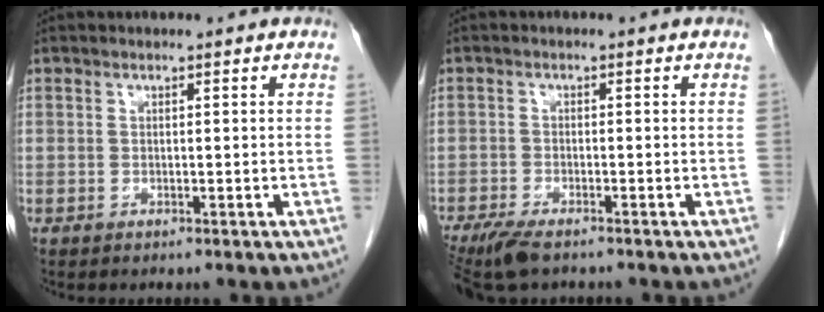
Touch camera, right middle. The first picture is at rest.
{"total": 5.9, "force": [-4.5, 1.5, 3.4], "torque": [-0.062, -0.014, -0.076]}